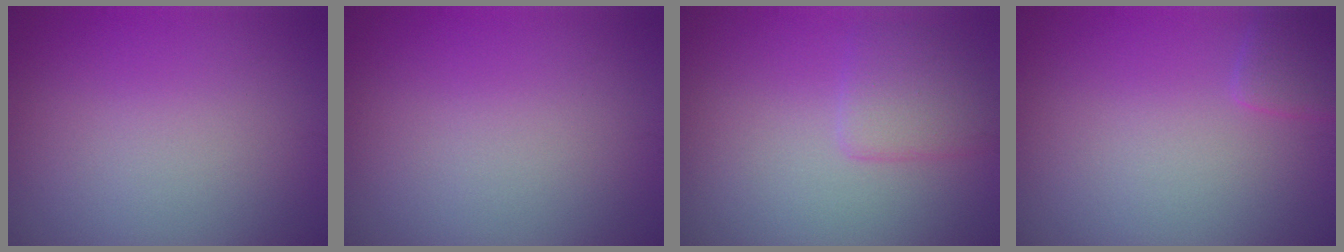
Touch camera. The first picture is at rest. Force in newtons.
{"total": 0.0}
{"total": 2.6, "press": 2.6, "slide": 0.1}
{"total": 1.6, "press": 1.6, "slide": 0.1}